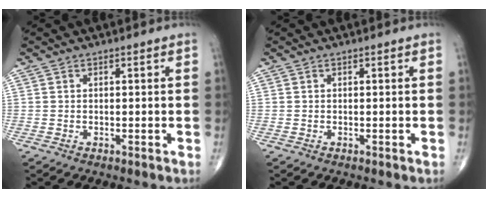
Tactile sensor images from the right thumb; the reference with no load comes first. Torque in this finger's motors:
{"motor_torque": [0.14, 0.06, 0.01, -0.04, -0.02]}